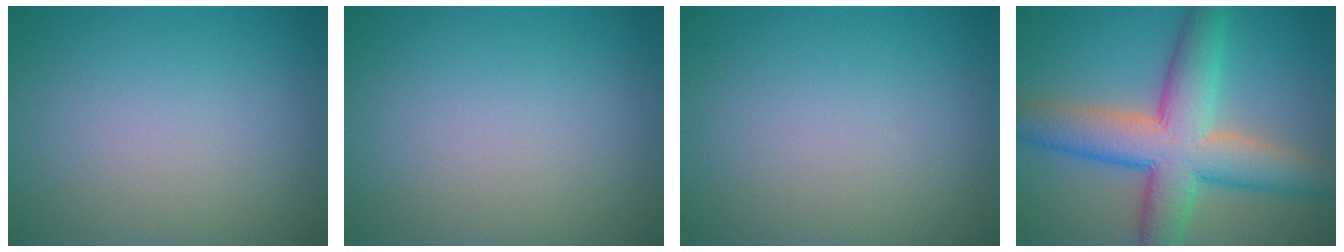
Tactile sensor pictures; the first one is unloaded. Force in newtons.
{"total": 0.0}
{"total": 0.0}
{"total": 9.6, "press": 9.6, "slide": 0.4}